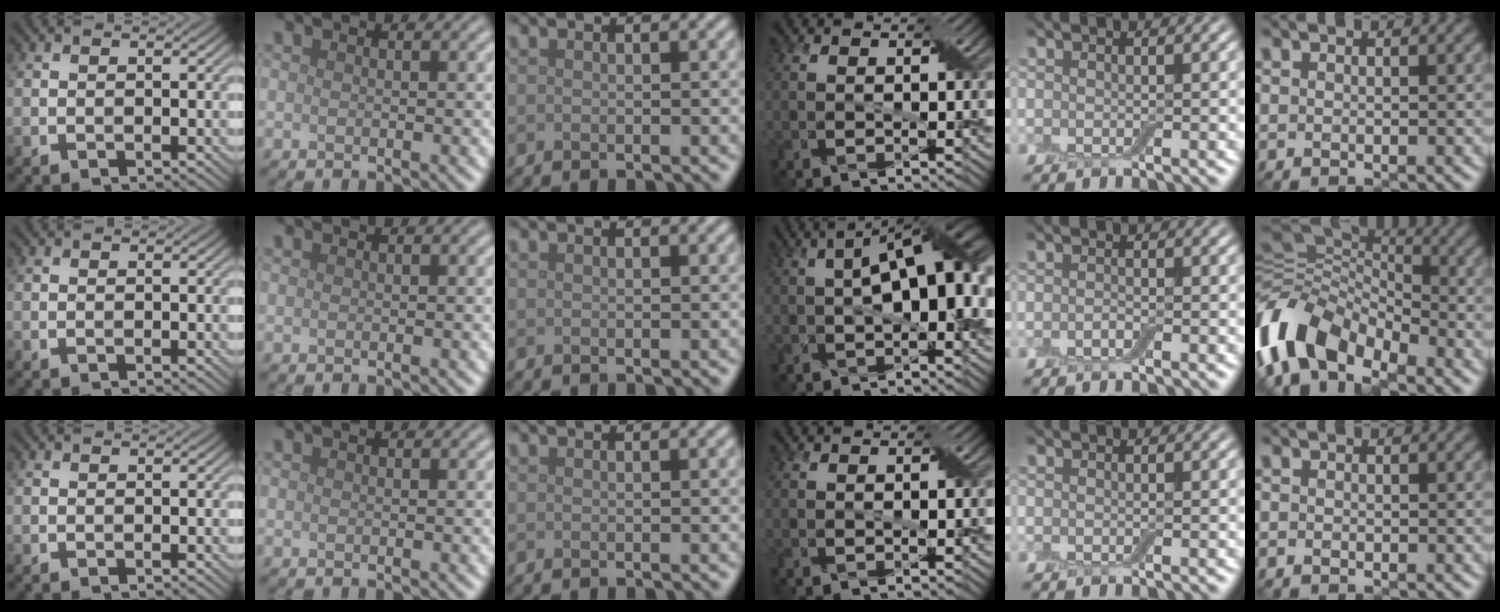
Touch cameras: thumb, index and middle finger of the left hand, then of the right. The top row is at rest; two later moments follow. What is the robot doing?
{"motion": "pour", "object": "bowl"}